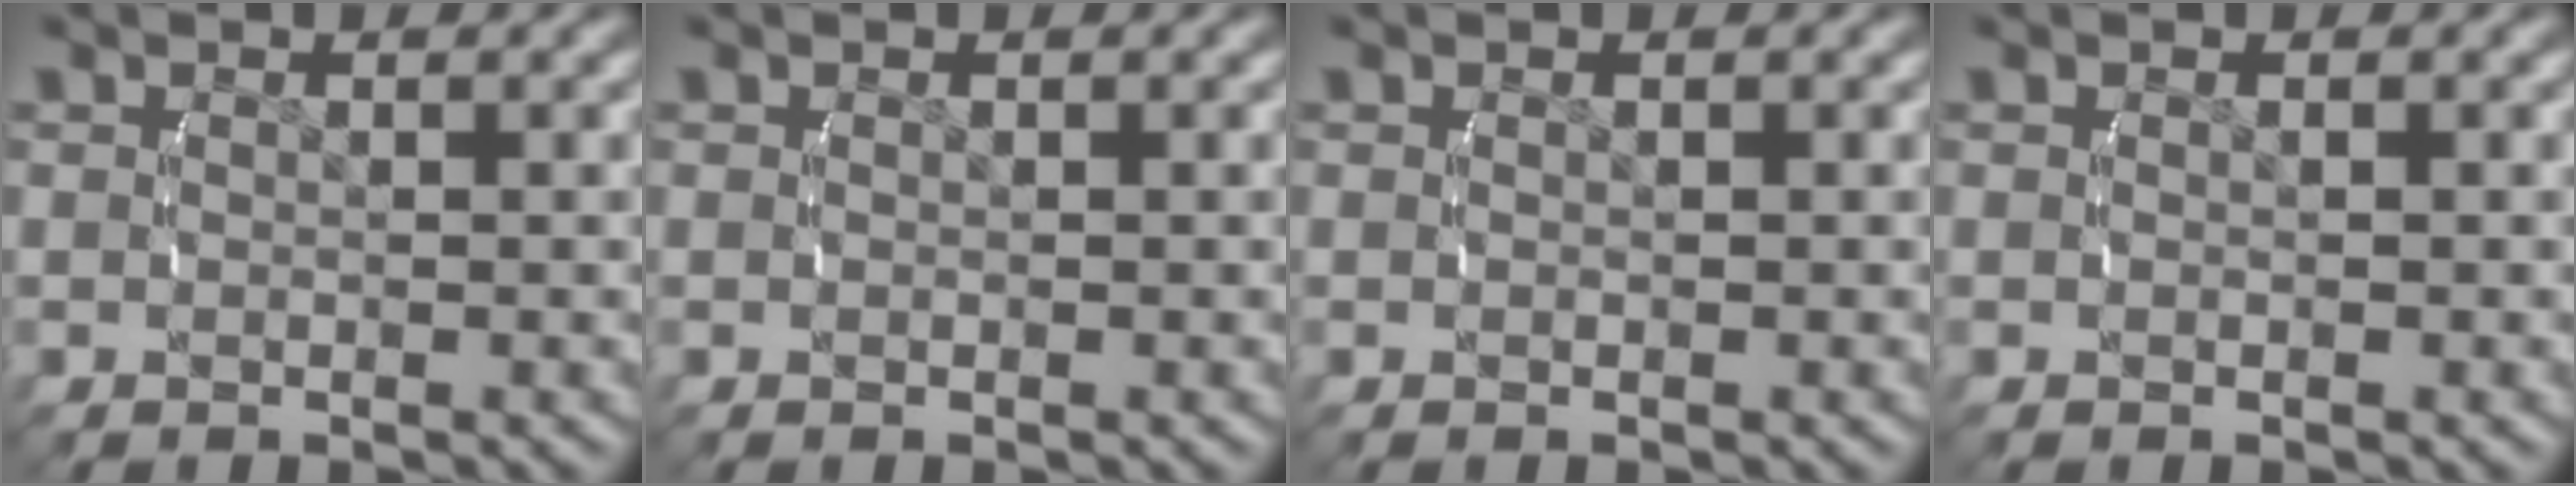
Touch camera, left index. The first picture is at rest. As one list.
[{"total": 0.0}, {"total": 0.0}, {"total": 0.0}]